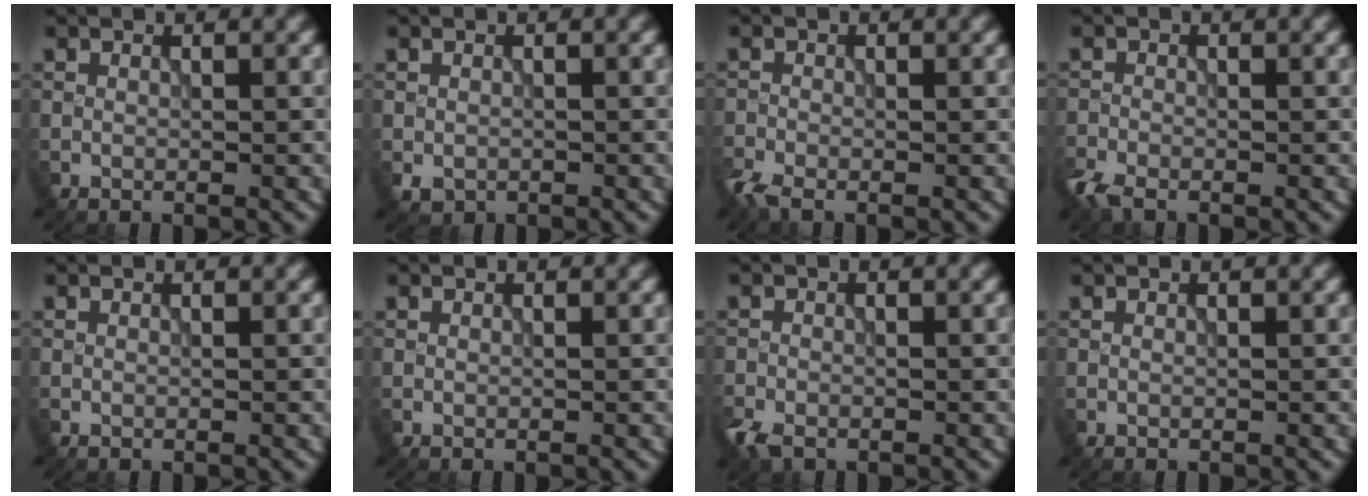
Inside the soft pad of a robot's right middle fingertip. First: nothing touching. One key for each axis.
{"total": 1.0, "fx": -0.4, "fy": 0.8, "fz": 0.4, "tx": -0.006, "ty": -0.007, "tz": -0.008}
{"total": 2.2, "fx": -1.8, "fy": 0.7, "fz": 1.1, "tx": -0.027, "ty": -0.010, "tz": -0.047}
{"total": 2.6, "fx": -2.1, "fy": 0.9, "fz": 1.2, "tx": -0.029, "ty": -0.010, "tz": -0.053}
{"total": 0.0}
{"total": 0.0}
{"total": 2.4, "fx": -1.8, "fy": 1.2, "fz": 1.0, "tx": -0.026, "ty": -0.008, "tz": -0.044}
{"total": 0.0}